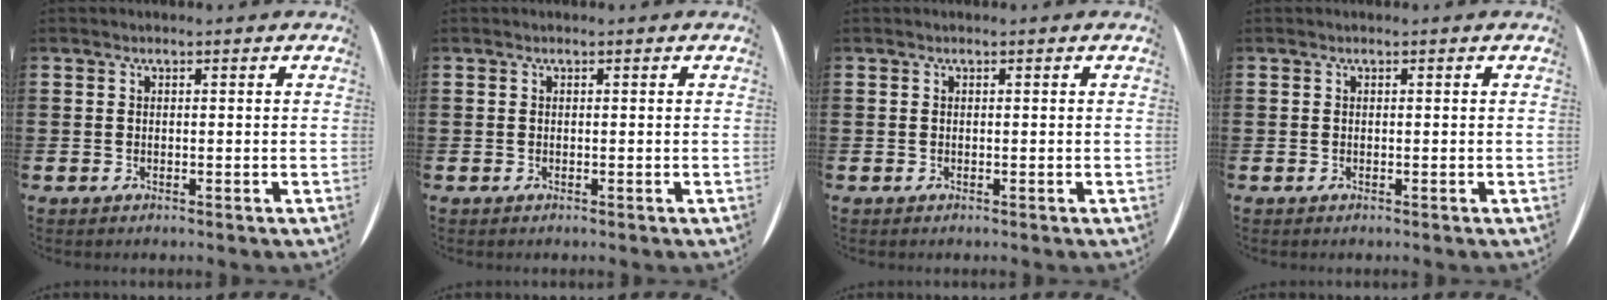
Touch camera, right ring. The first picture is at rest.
{"total": 0.0}
{"total": 0.0}
{"total": 0.0}